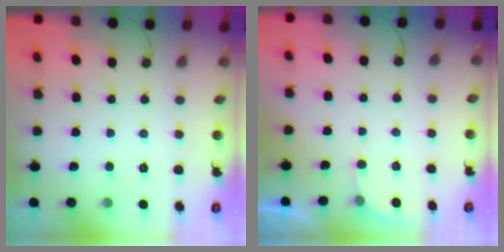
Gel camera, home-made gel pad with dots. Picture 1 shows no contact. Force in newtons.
{"total": 1.4, "press": 1.4, "slide": 0.1}